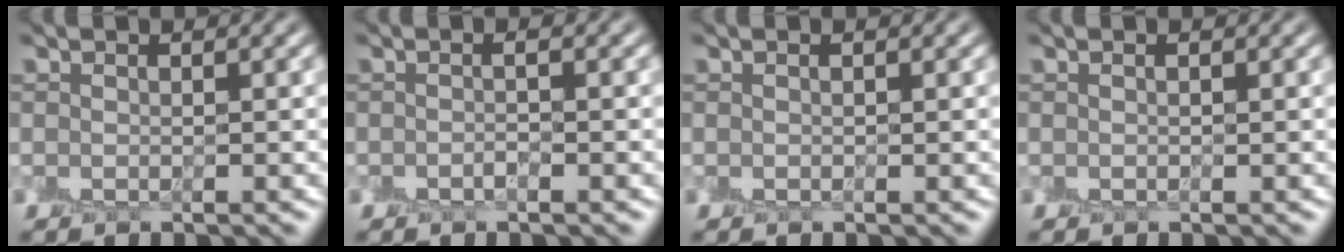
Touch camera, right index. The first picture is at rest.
{"total": 0.6, "force": [-0.3, -0.1, 0.5], "torque": [-0.012, 0.001, -0.008]}
{"total": 0.0}
{"total": 0.0}